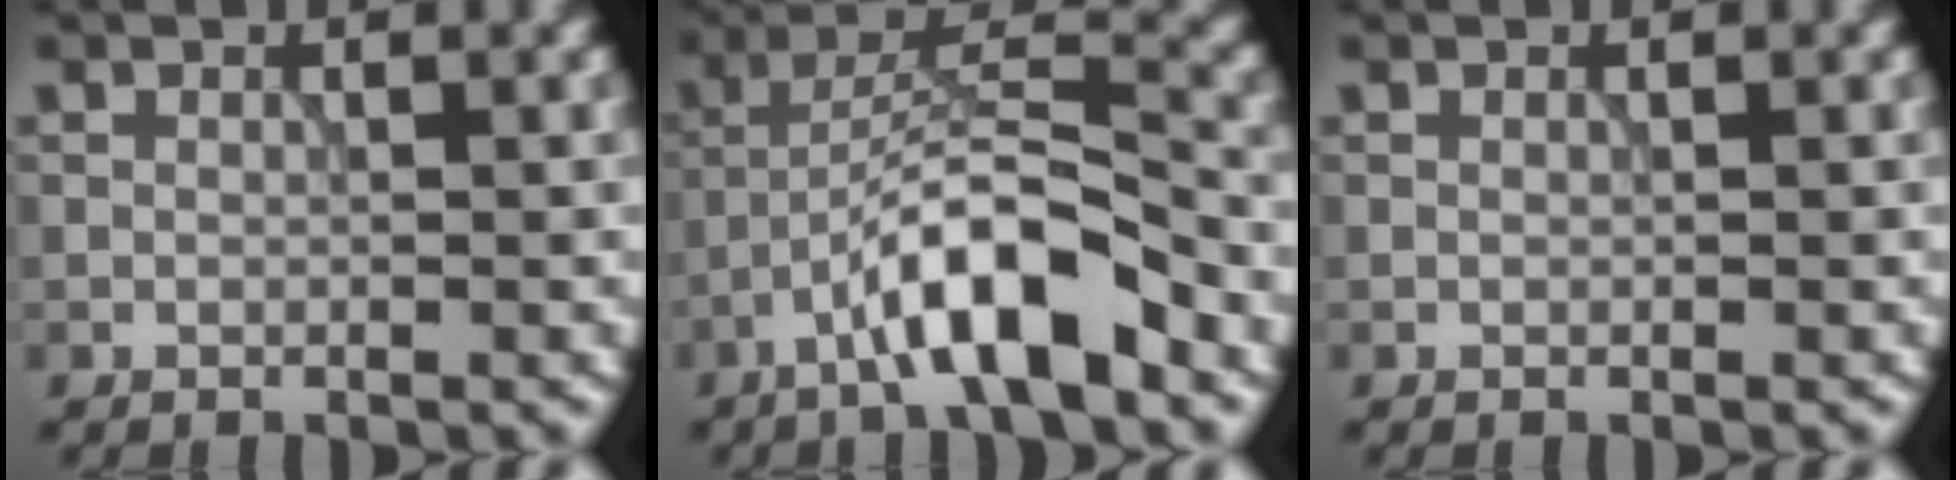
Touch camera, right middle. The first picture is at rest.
{"total": 7.9, "force": [-4.4, 1.8, 6.3], "torque": [-0.104, 0.020, -0.078]}
{"total": 0.0}